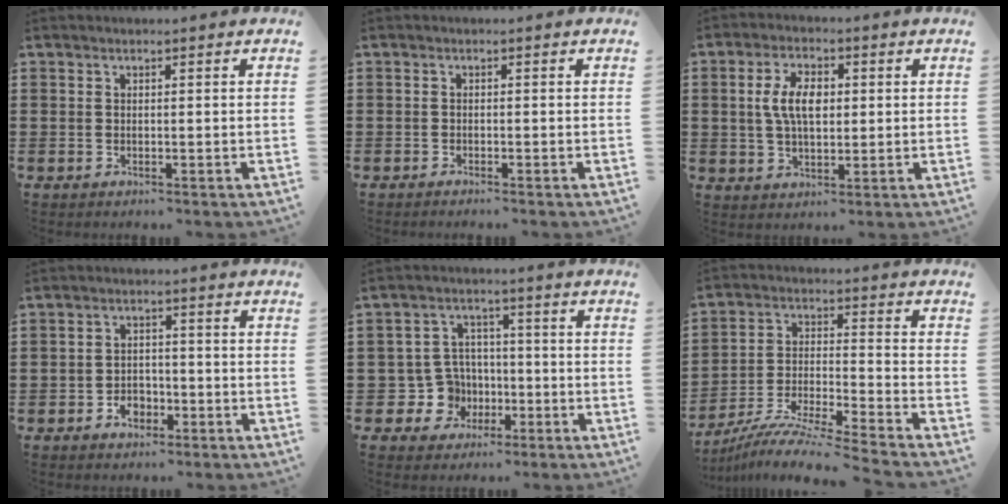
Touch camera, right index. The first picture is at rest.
{"total": 0.8, "force": [-0.8, -0.2, 0.0], "torque": [-0.002, -0.005, -0.016]}
{"total": 6.1, "force": [0.9, 3.0, 5.2], "torque": [-0.113, 0.011, 0.012]}
{"total": 3.1, "force": [-1.8, 2.2, 1.4], "torque": [-0.030, 0.004, -0.036]}
{"total": 6.9, "force": [-1.6, 6.3, 2.3], "torque": [-0.082, 0.009, -0.025]}
{"total": 7.9, "force": [-7.4, -1.2, 2.4], "torque": [-0.054, -0.018, -0.153]}